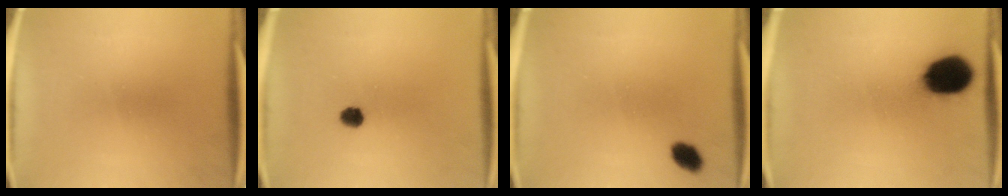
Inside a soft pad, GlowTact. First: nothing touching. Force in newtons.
{"total": 2.7}
{"total": 3.2}
{"total": 15.0}